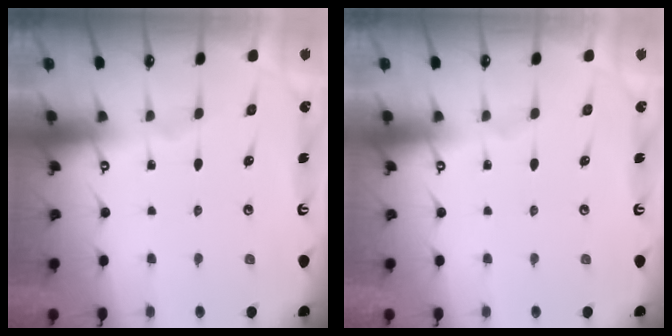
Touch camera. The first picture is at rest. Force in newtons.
{"total": 0.0}